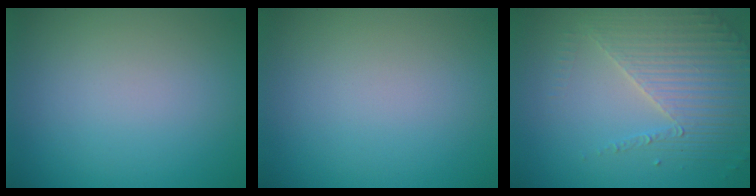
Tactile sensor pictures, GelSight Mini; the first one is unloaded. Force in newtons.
{"total": 0.0}
{"total": 4.0, "press": 3.8, "slide": 1.3}